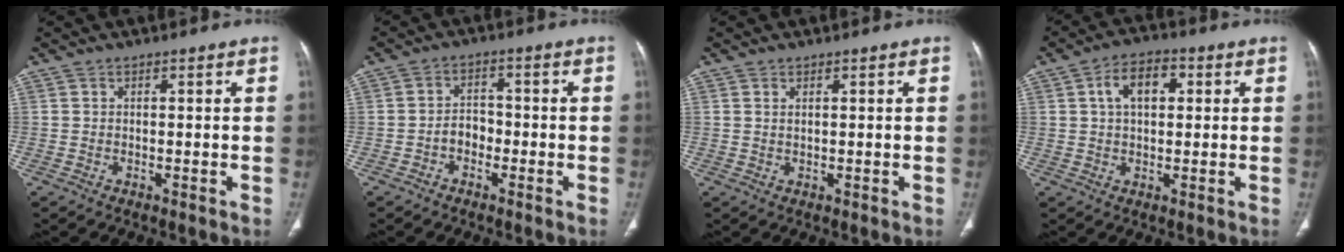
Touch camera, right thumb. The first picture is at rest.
{"total": 3.5, "force": [-1.5, 2.6, 1.8], "torque": [-0.017, 0.019, -0.031]}
{"total": 0.9, "force": [0.5, 0.3, 0.7], "torque": [-0.013, 0.000, 0.011]}
{"total": 7.5, "force": [1.9, 4.5, 5.6], "torque": [-0.086, 0.012, 0.028]}